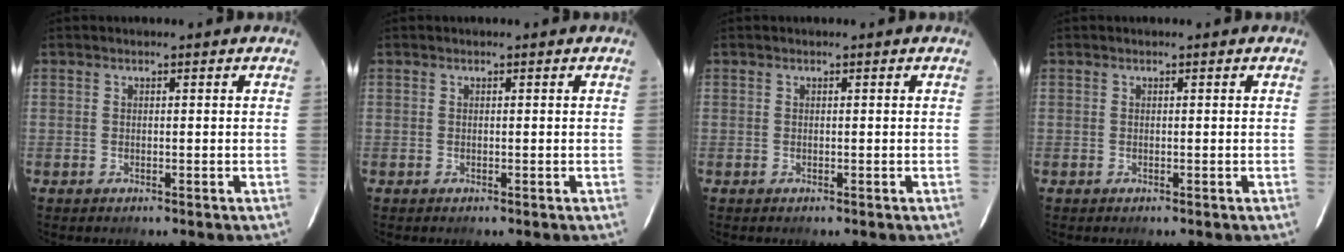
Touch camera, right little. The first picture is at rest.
{"total": 0.0}
{"total": 0.0}
{"total": 0.0}